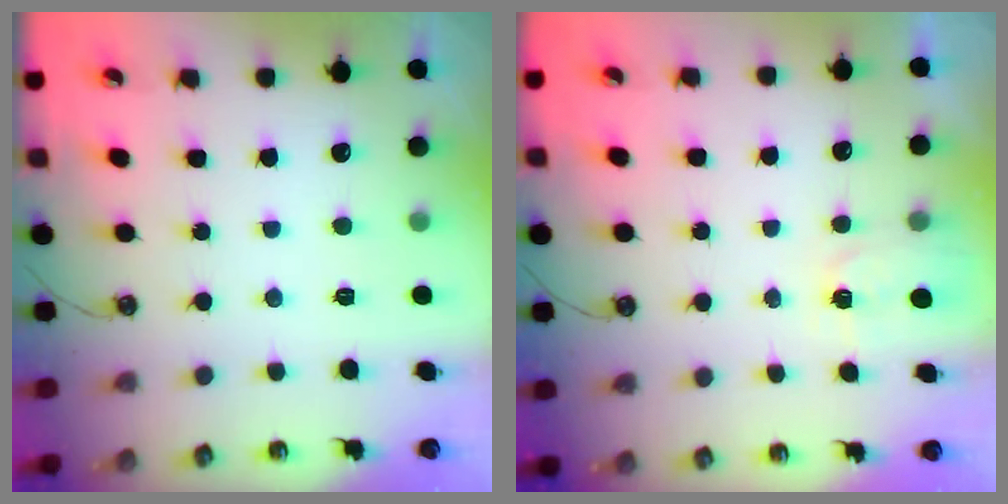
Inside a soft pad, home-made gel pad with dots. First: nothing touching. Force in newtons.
{"total": 2.0, "press": 2.0, "slide": 0.3}